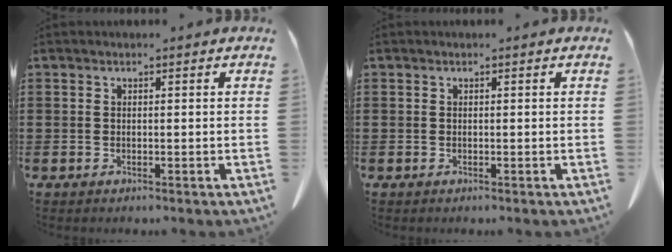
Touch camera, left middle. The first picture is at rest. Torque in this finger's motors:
{"motor_torque": [-1.02, -1.12, 0.05, 0.01]}